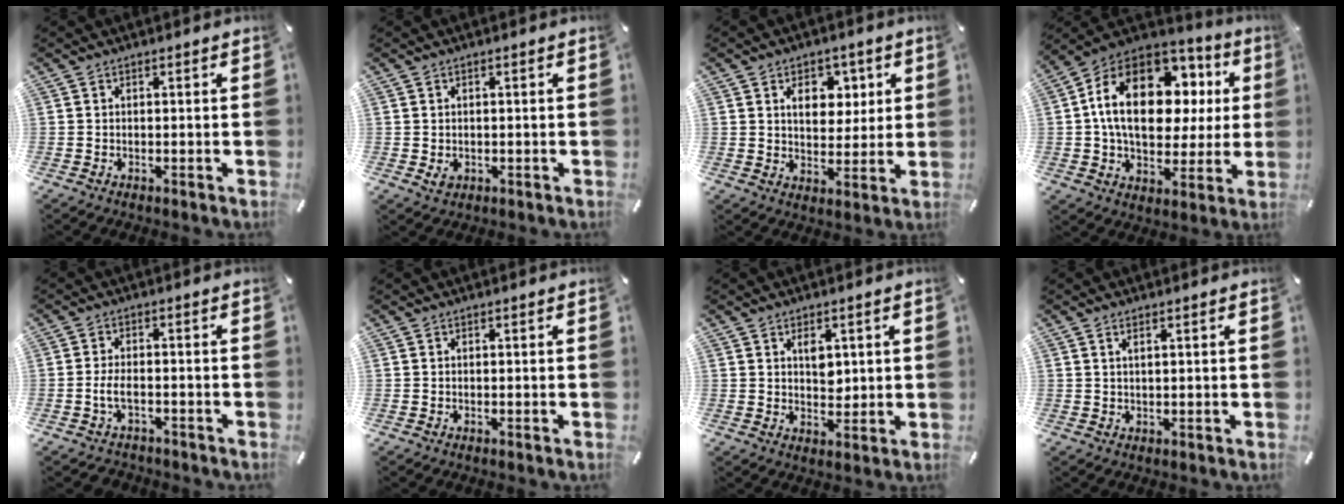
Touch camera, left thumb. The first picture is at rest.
{"total": 1.8, "force": [-0.3, 1.6, 0.9], "torque": [-0.008, -0.001, -0.006]}
{"total": 8.5, "force": [3.1, 6.2, 4.8], "torque": [-0.061, -0.005, 0.048]}
{"total": 22.4, "force": [5.3, 14.6, 16.1], "torque": [-0.286, -0.013, 0.090]}
{"total": 4.3, "force": [-1.8, 2.3, 3.1], "torque": [-0.068, 0.008, -0.036]}
{"total": 0.0}
{"total": 4.1, "force": [1.6, 3.0, 2.4], "torque": [-0.020, -0.008, 0.022]}
{"total": 1.5, "force": [0.7, 0.4, 1.3], "torque": [-0.026, 0.002, 0.012]}